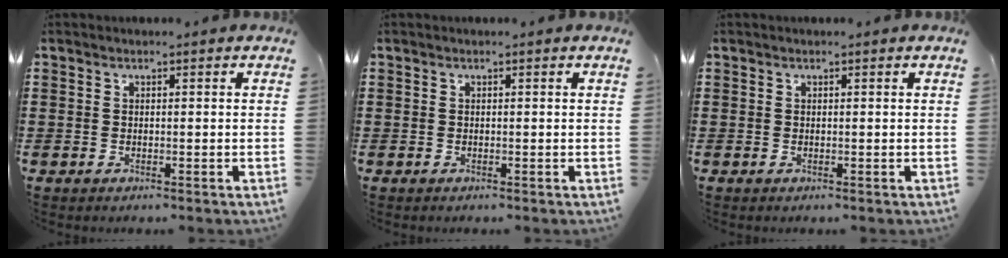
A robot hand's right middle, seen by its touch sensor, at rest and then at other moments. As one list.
[{"total": 0.0}, {"total": 0.0}]